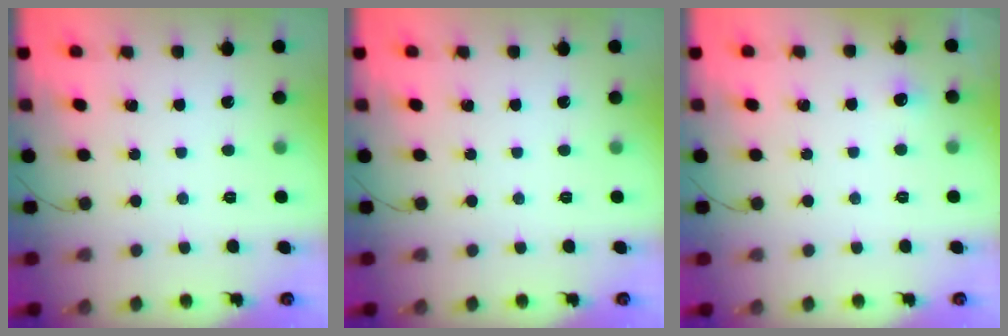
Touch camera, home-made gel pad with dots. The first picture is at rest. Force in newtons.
{"total": 0.0}
{"total": 3.6, "press": 3.4, "slide": 1.3}